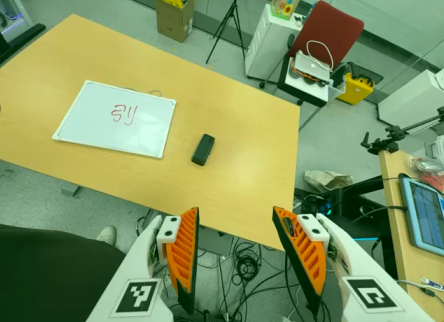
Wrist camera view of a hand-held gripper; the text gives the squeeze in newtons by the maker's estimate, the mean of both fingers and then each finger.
{"total": 0.0}